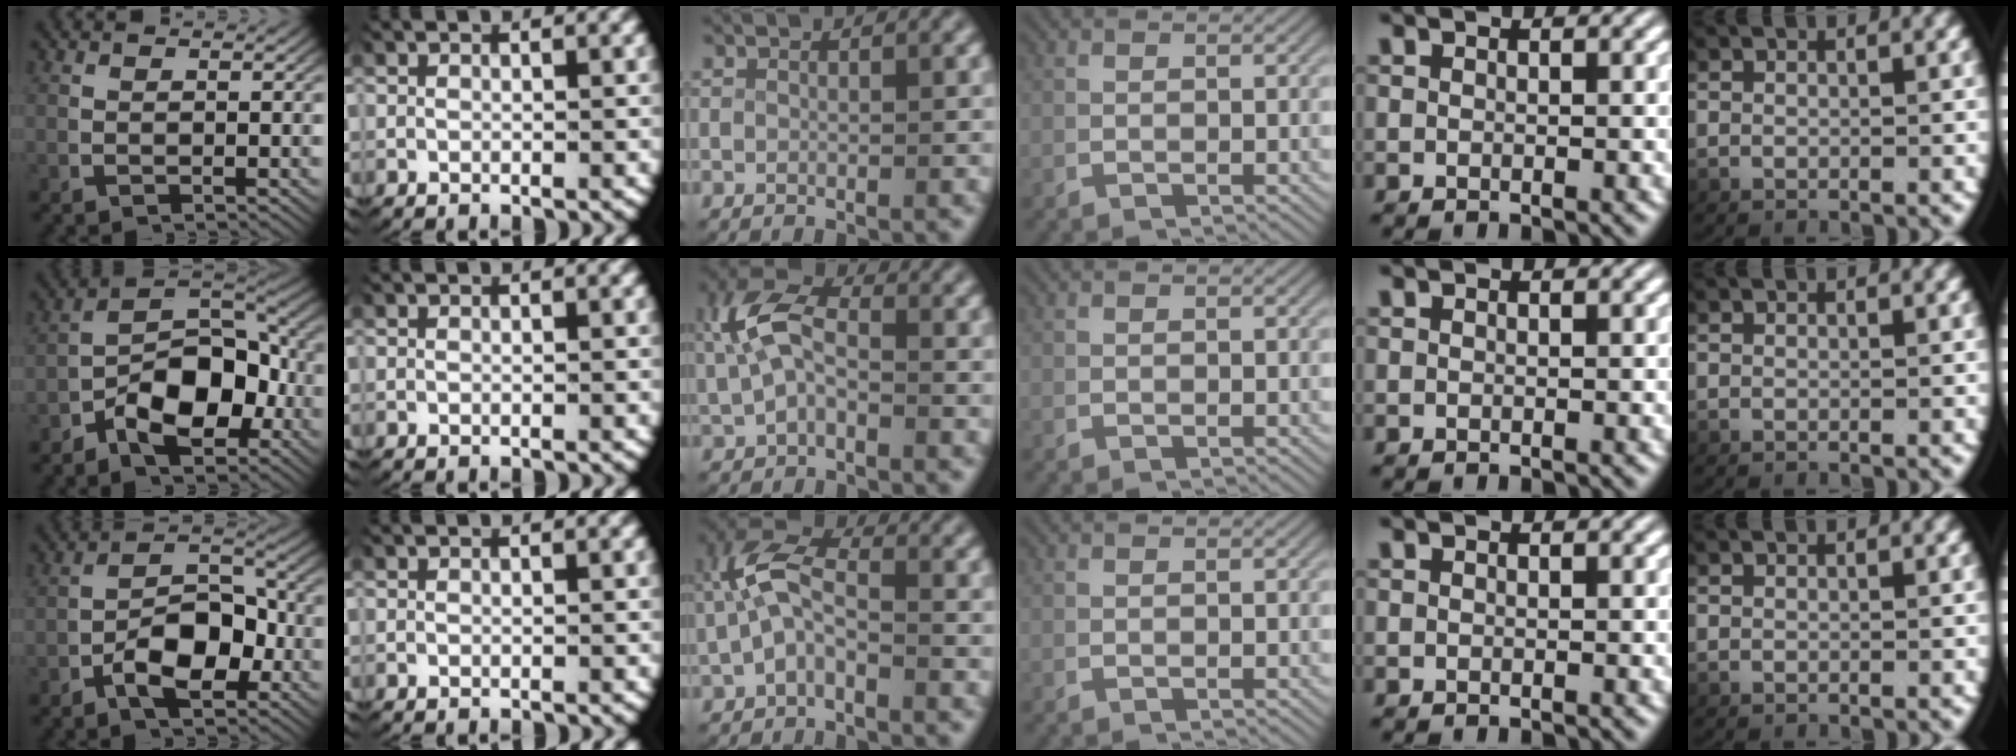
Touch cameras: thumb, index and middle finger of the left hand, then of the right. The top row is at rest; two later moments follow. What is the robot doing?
{"motion": "lift_and_place", "object": "fork"}